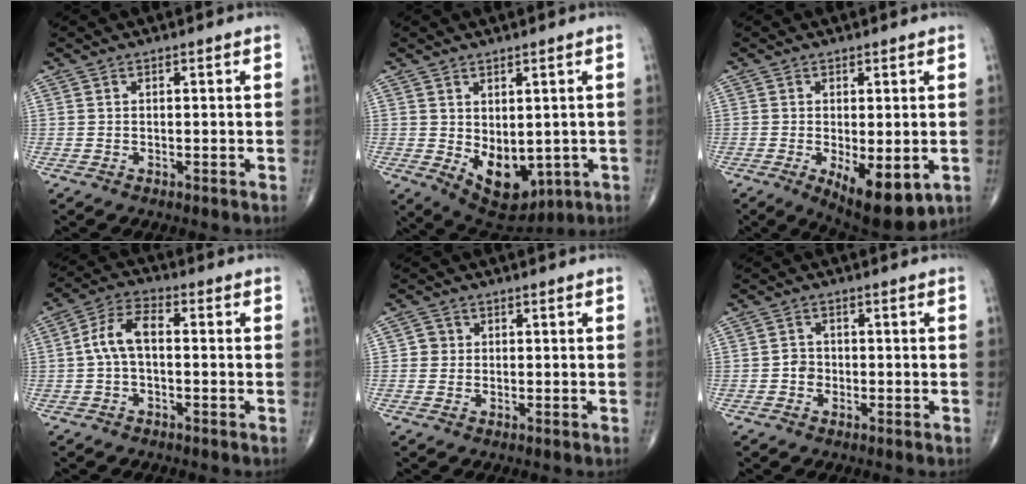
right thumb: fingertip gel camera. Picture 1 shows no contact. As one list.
[{"total": 10.2, "force": [-1.4, 6.2, 8.0], "torque": [-0.092, -0.009, 0.007]}, {"total": 10.3, "force": [-3.0, 4.1, 8.9], "torque": [-0.125, -0.020, -0.033]}, {"total": 6.9, "force": [-0.2, 3.6, 5.9], "torque": [-0.117, 0.027, -0.014]}, {"total": 2.0, "force": [0.1, 2.0, 0.4], "torque": [0.006, 0.005, -0.002]}, {"total": 2.2, "force": [-0.7, 2.0, 0.8], "torque": [0.002, 0.007, -0.018]}]